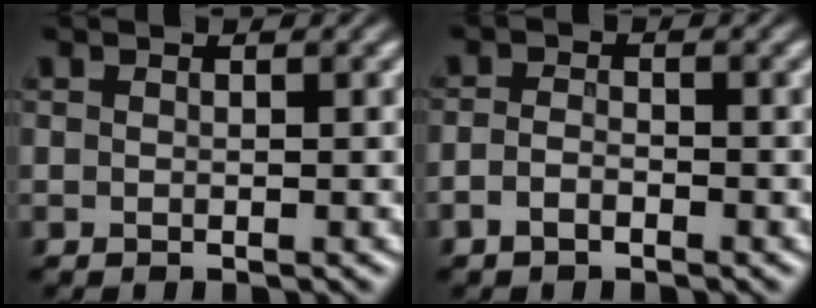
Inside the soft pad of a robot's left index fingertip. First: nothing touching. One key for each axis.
{"total": 1.1, "fx": -1.1, "fy": 0.2, "fz": 0.3, "tx": -0.016, "ty": 0.003, "tz": -0.016}